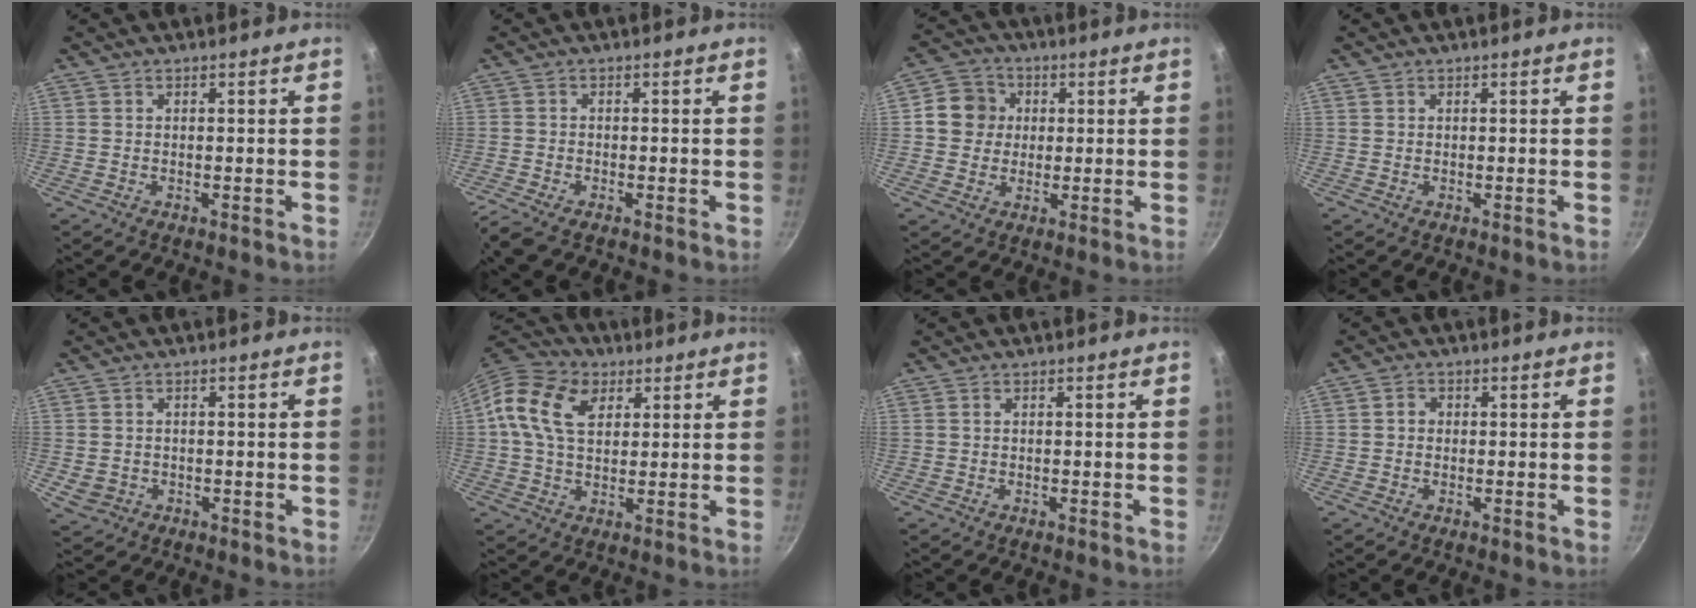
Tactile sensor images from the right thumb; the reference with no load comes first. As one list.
[{"total": 3.9, "force": [-2.6, 1.2, 2.7], "torque": [-0.073, -0.001, -0.059]}, {"total": 7.6, "force": [1.1, 7.0, 2.7], "torque": [-0.010, 0.009, 0.004]}, {"total": 0.0}, {"total": 3.4, "force": [-0.6, 3.0, 1.5], "torque": [-0.026, 0.005, 0.000]}, {"total": 12.3, "force": [4.0, 8.4, 8.1], "torque": [-0.135, 0.004, 0.059]}, {"total": 0.0}, {"total": 1.6, "force": [0.1, 1.5, 0.7], "torque": [-0.008, 0.006, -0.001]}]